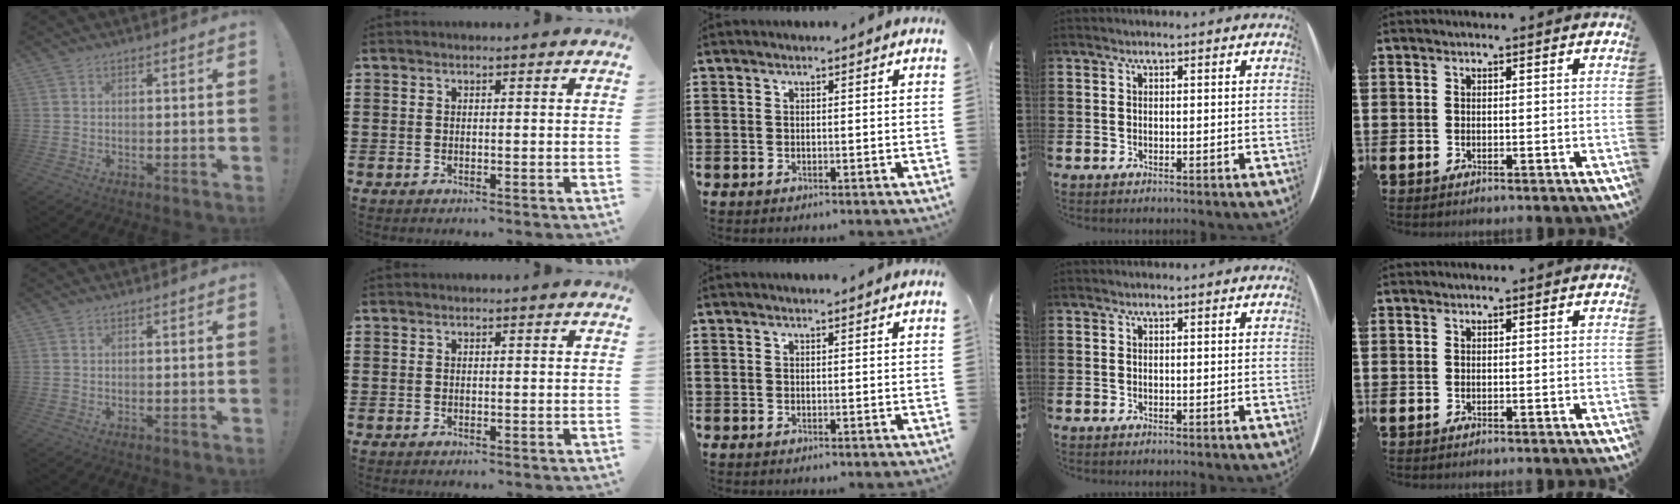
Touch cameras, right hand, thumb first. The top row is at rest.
{"middle": {"total": 0.5, "force": [0.5, 0.0, 0.1], "torque": [-0.004, -0.001, 0.010]}}